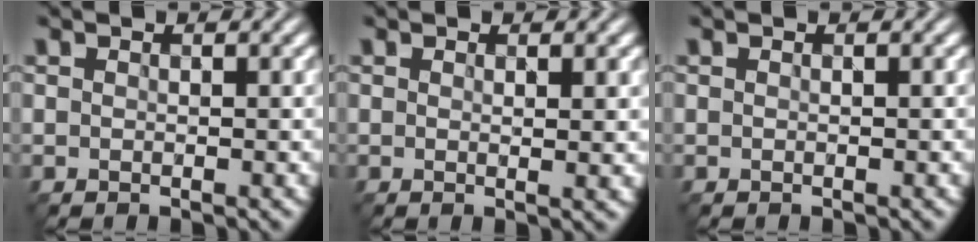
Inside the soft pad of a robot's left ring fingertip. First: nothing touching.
{"total": 1.8, "force": [0.4, 0.5, 1.7], "torque": [-0.019, 0.000, 0.003]}
{"total": 0.0}